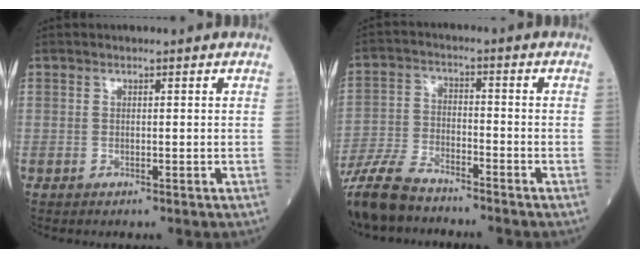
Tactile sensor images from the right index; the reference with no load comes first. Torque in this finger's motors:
{"motor_torque": [0.71, -0.72, 0.58, 0.17]}